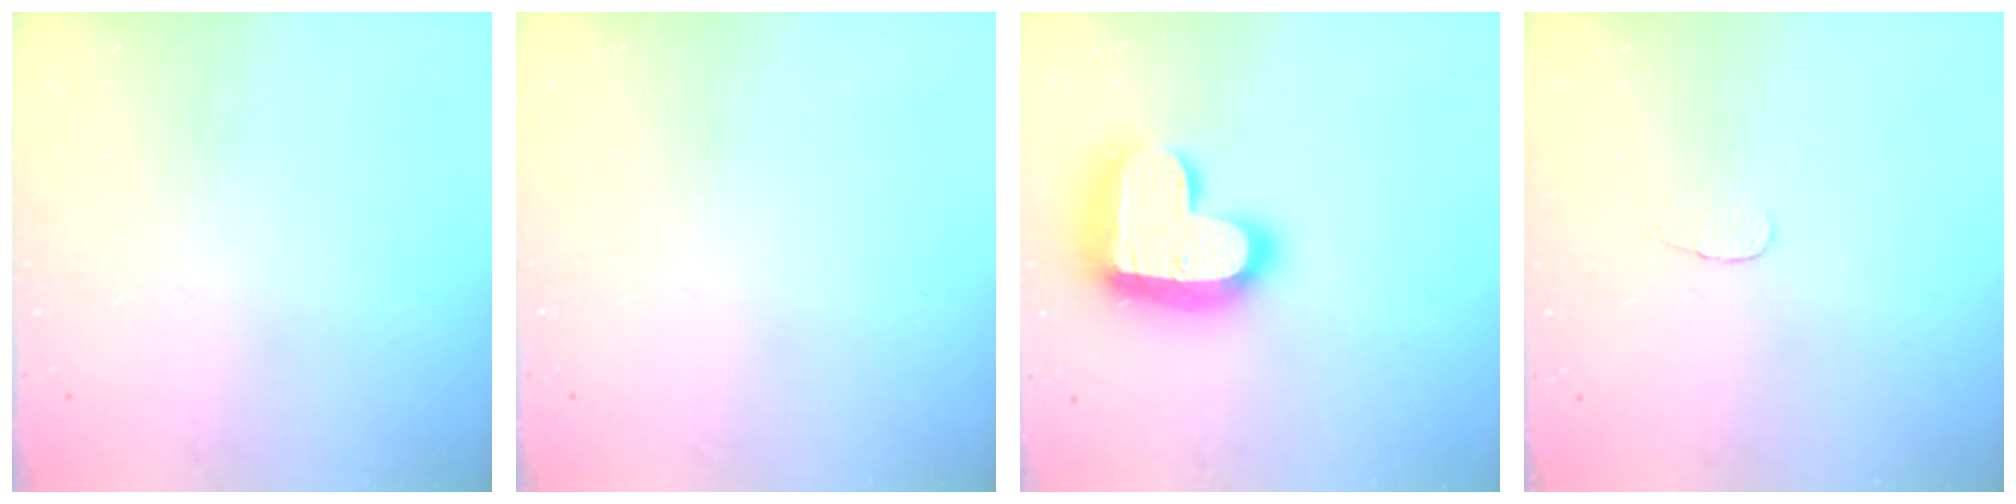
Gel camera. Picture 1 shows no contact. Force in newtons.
{"total": 0.0}
{"total": 23.7, "press": 23.7, "slide": 1.6}
{"total": 2.8, "press": 2.8, "slide": 0.3}